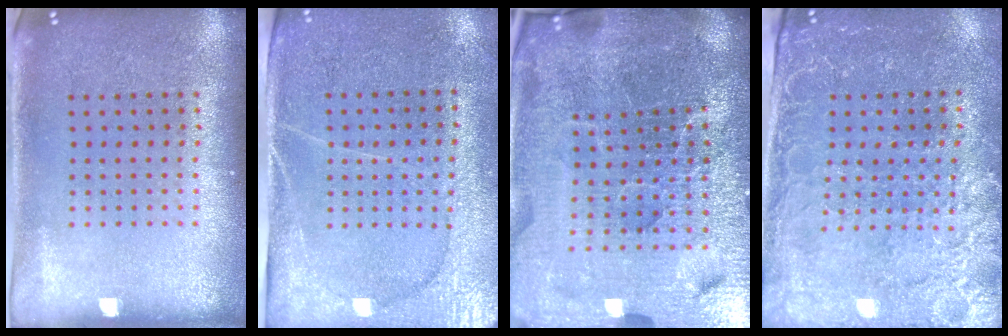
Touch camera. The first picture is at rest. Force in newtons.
{"total": 3.0, "press": 2.8, "slide": 1.1}
{"total": 6.8, "press": 6.0, "slide": 3.2}
{"total": 2.9, "press": 2.8, "slide": 0.8}